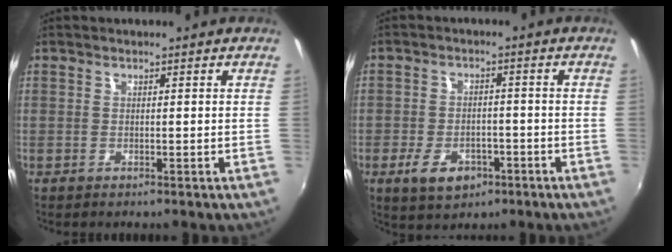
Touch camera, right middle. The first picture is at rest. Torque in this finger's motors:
{"motor_torque": [1.11, -1.02, 0.08, 0.04]}